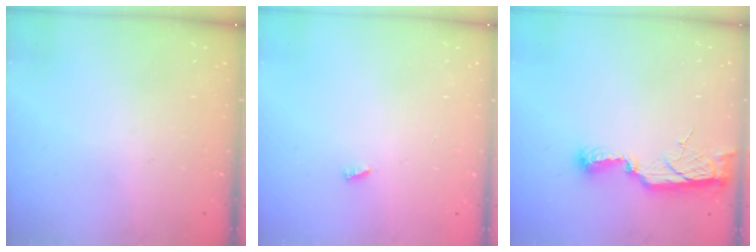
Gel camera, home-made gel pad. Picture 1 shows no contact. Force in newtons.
{"total": 1.9, "press": 1.9, "slide": 0.3}
{"total": 9.5, "press": 9.2, "slide": 2.7}